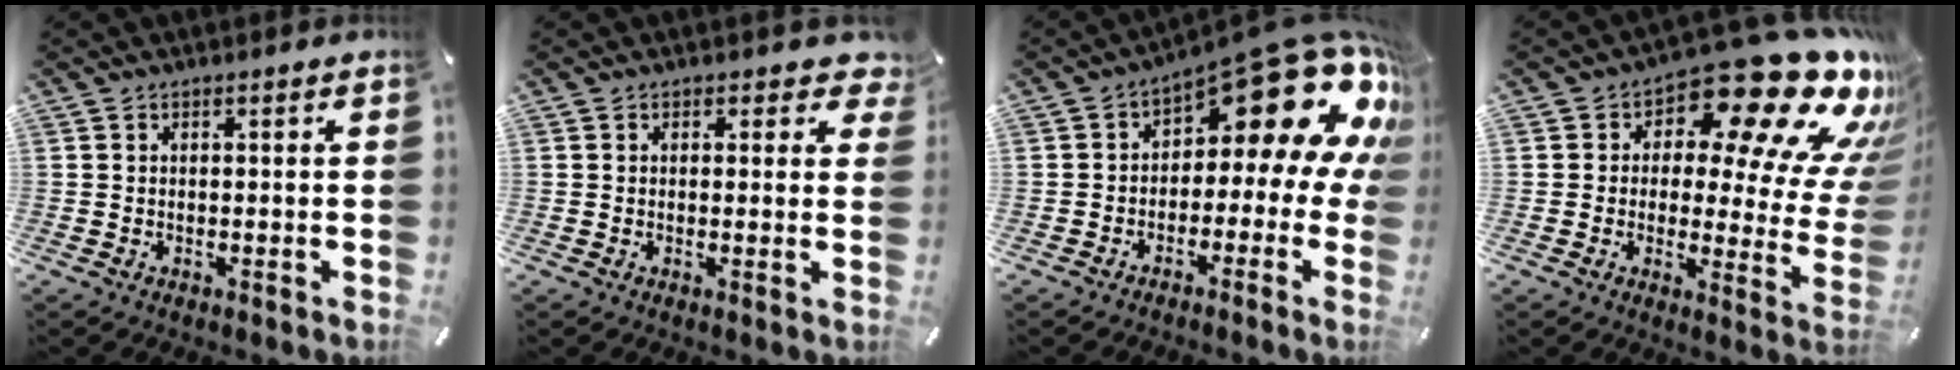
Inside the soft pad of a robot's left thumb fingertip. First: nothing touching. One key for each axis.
{"total": 2.6, "fx": 1.2, "fy": 1.8, "fz": 1.5, "tx": -0.009, "ty": -0.001, "tz": 0.016}
{"total": 19.7, "fx": 9.9, "fy": 8.3, "fz": 14.9, "tx": -0.198, "ty": -0.076, "tz": 0.163}
{"total": 21.4, "fx": 12.8, "fy": 8.6, "fz": 14.8, "tx": -0.193, "ty": -0.102, "tz": 0.205}